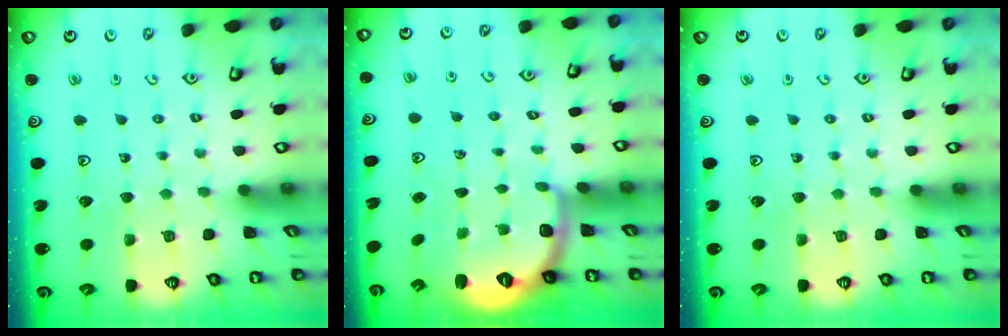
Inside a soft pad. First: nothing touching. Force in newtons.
{"total": 2.6, "press": 1.4, "slide": 2.2}
{"total": 0.0}